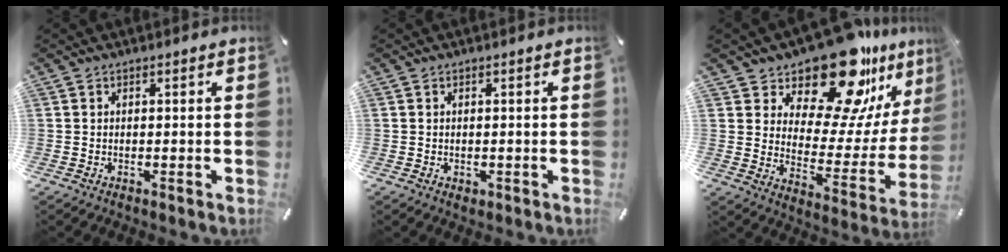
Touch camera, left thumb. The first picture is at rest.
{"total": 0.7, "force": [0.0, 0.7, 0.3], "torque": [-0.006, 0.004, -0.001]}
{"total": 20.9, "force": [16.9, 7.9, 9.2], "torque": [-0.137, -0.143, 0.285]}